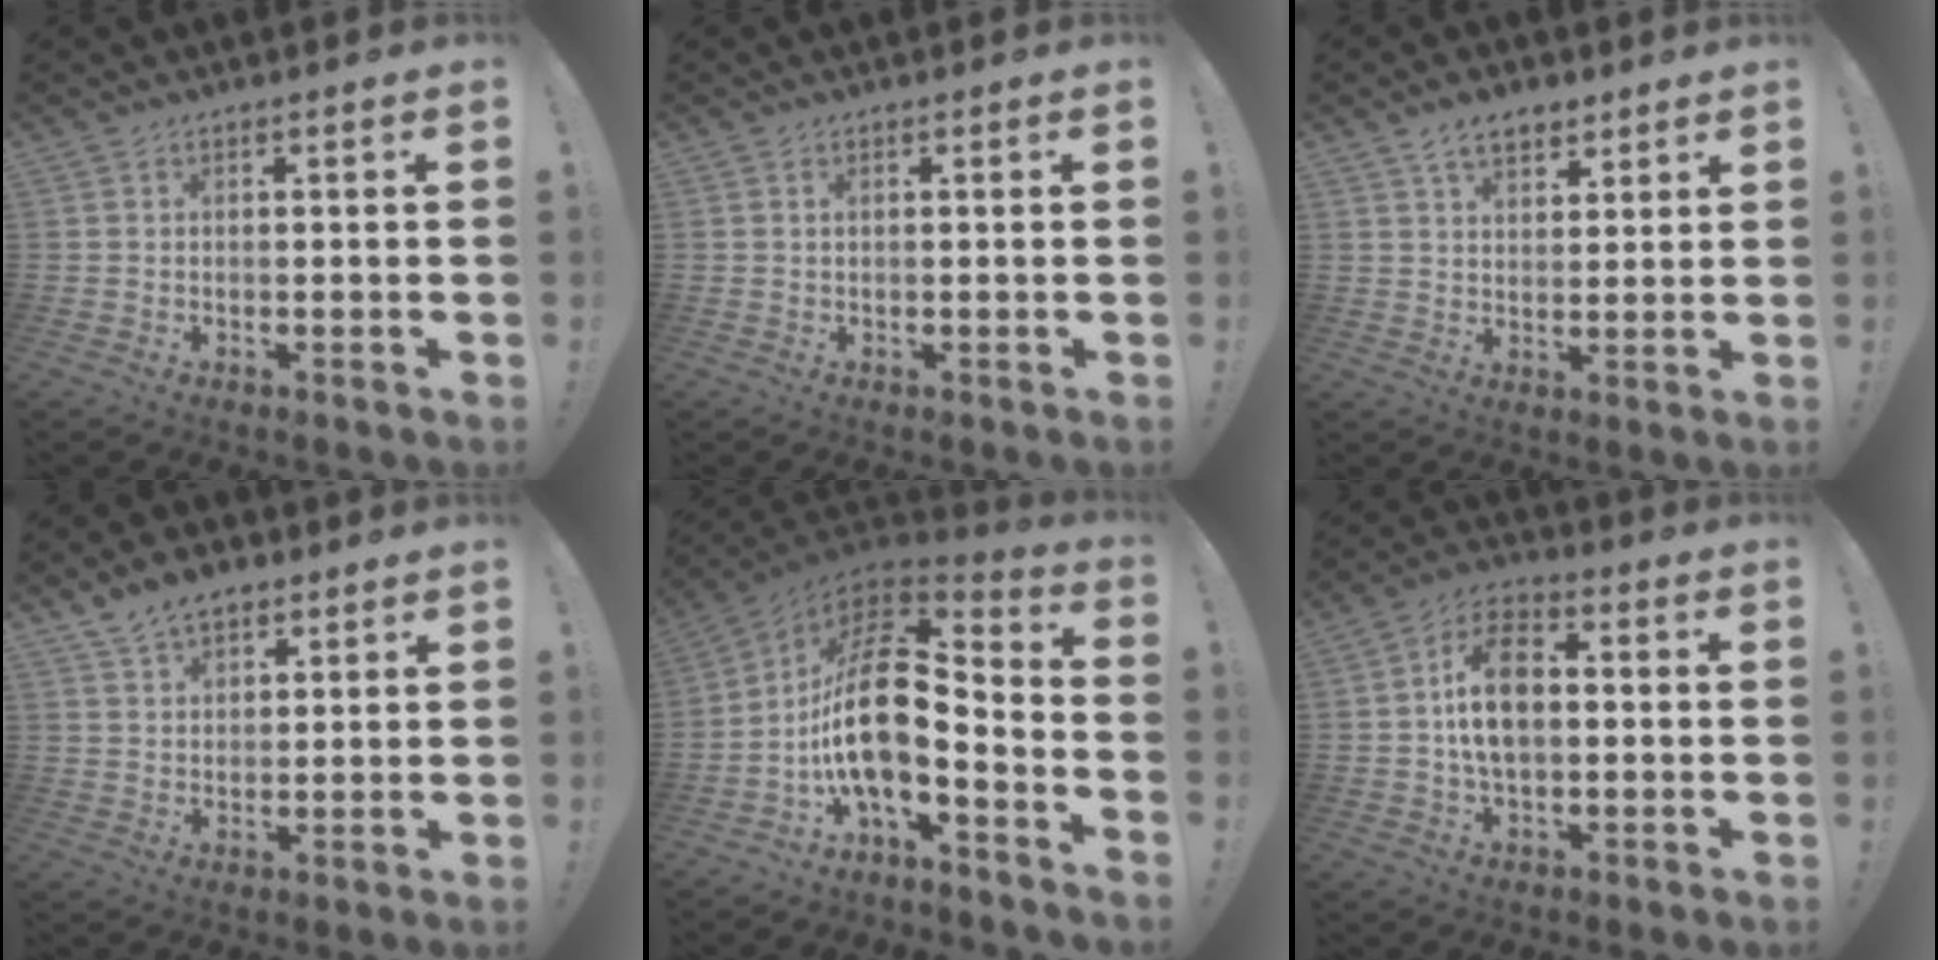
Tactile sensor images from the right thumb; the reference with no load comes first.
{"total": 0.5, "force": [0.2, 0.2, 0.5], "torque": [-0.016, 0.005, 0.005]}
{"total": 7.1, "force": [4.9, 4.0, 3.3], "torque": [-0.051, -0.018, 0.090]}
{"total": 7.6, "force": [5.6, 4.3, 3.0], "torque": [-0.046, -0.024, 0.104]}
{"total": 17.5, "force": [-1.8, 6.9, 16.0], "torque": [-0.309, 0.004, -0.035]}
{"total": 12.4, "force": [0.3, 7.6, 9.8], "torque": [-0.160, 0.006, 0.004]}